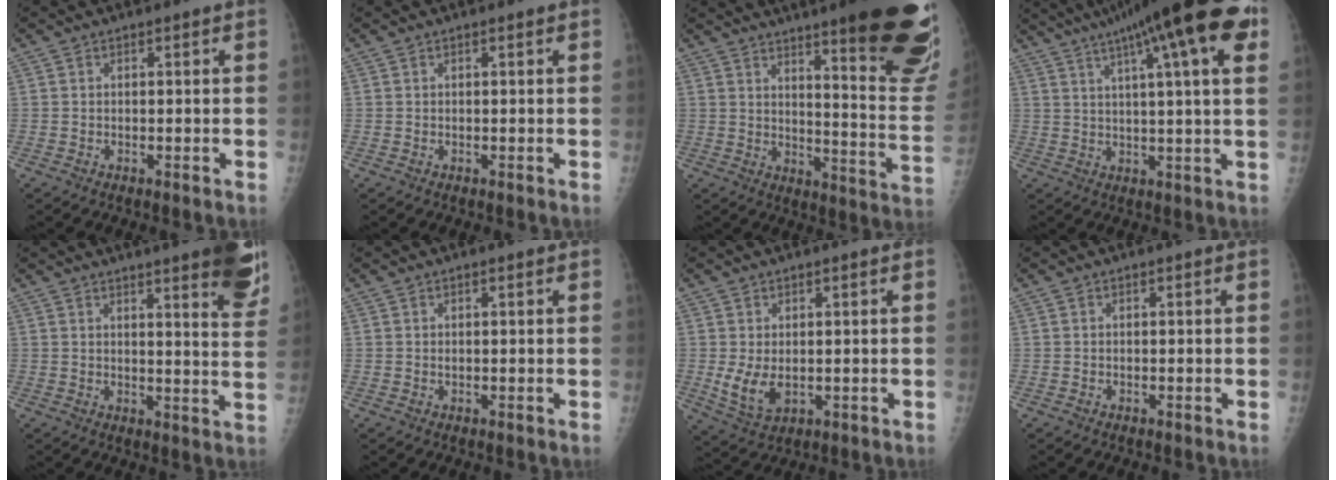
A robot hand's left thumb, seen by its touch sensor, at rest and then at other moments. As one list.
[{"total": 0.0}, {"total": 25.0, "force": [16.2, 4.0, 18.7], "torque": [-0.194, -0.094, 0.211]}, {"total": 21.9, "force": [10.9, 3.7, 18.6], "torque": [-0.281, 0.015, 0.151]}, {"total": 13.0, "force": [8.3, 2.0, 9.8], "torque": [-0.100, -0.041, 0.093]}, {"total": 0.7, "force": [0.4, 0.2, 0.6], "torque": [-0.011, 0.002, 0.006]}, {"total": 5.7, "force": [0.0, 3.4, 4.6], "torque": [-0.084, -0.013, 0.015]}, {"total": 0.0}]